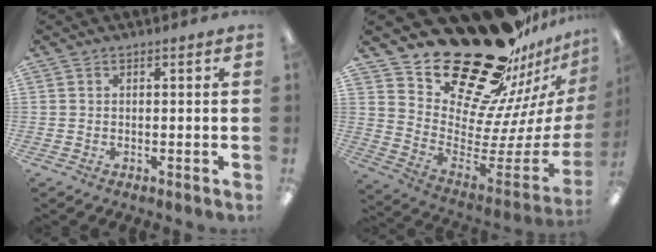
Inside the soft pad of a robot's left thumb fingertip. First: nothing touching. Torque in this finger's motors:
{"motor_torque": [2.51, 2.50, 1.40, -1.37, 0.07]}